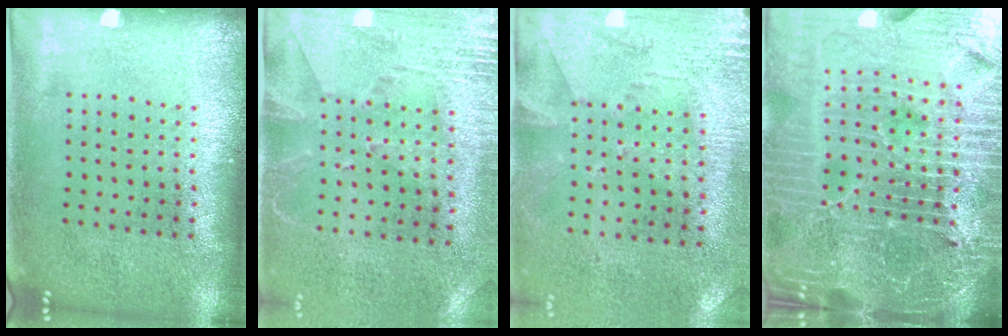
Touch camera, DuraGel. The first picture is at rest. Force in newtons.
{"total": 2.7, "press": 2.3, "slide": 1.5}
{"total": 2.8, "press": 2.2, "slide": 1.6}
{"total": 7.2, "press": 6.3, "slide": 3.6}